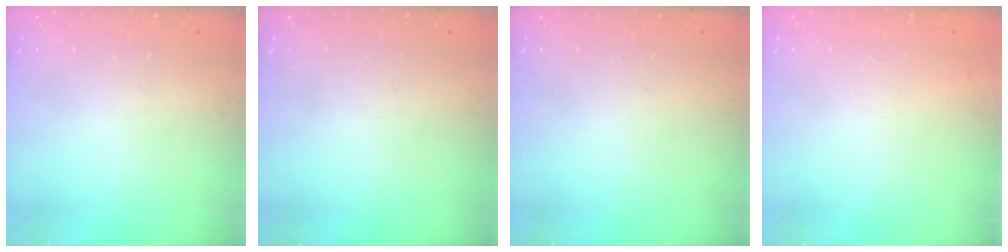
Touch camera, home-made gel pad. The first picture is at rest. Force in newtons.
{"total": 0.0}
{"total": 0.0}
{"total": 3.2, "press": 3.2, "slide": 0.4}